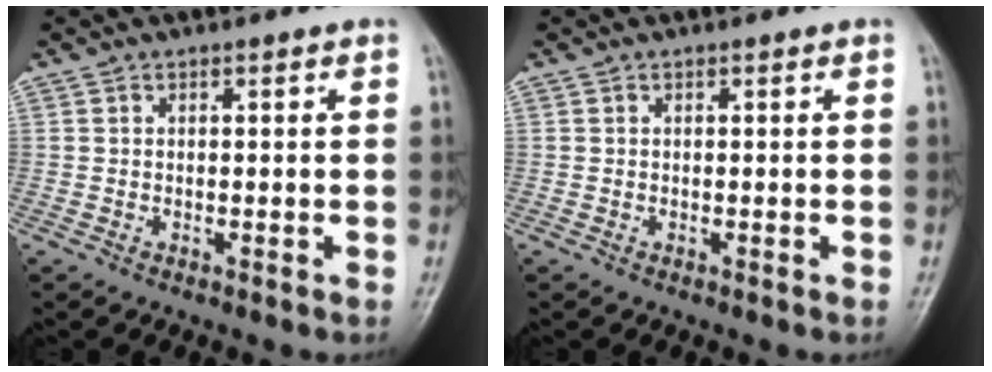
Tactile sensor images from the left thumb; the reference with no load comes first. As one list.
[{"total": 0.0}]